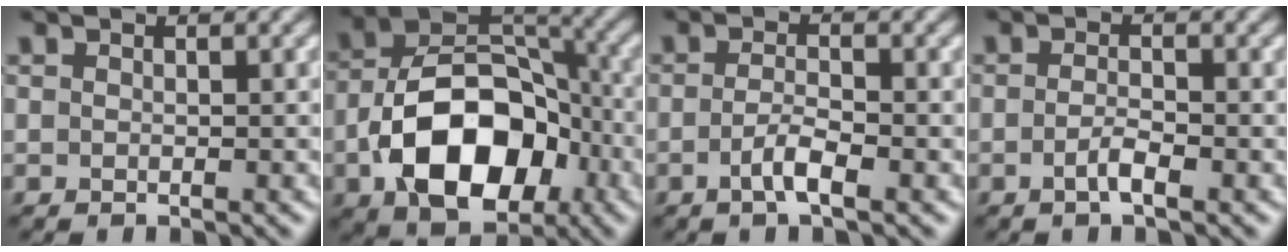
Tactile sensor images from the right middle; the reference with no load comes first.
{"total": 12.0, "force": [-3.8, 7.8, 8.3], "torque": [-0.140, 0.002, -0.070]}
{"total": 2.2, "force": [-0.9, 0.5, 1.9], "torque": [-0.038, 0.003, -0.021]}
{"total": 1.7, "force": [-0.7, 0.4, 1.4], "torque": [-0.030, 0.000, -0.017]}